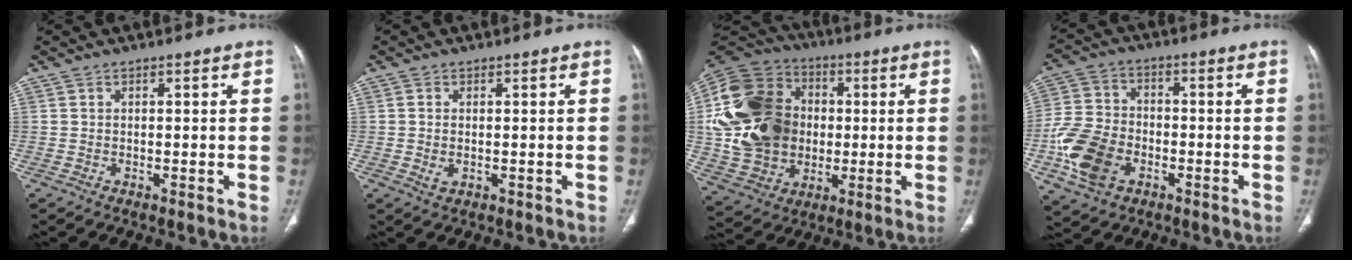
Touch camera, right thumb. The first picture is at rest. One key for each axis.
{"total": 2.1, "fx": -0.3, "fy": 1.3, "fz": 1.6, "tx": -0.038, "ty": -0.002, "tz": -0.002}
{"total": 25.5, "fx": 0.9, "fy": 19.8, "fz": 16.0, "tx": -0.318, "ty": 0.017, "tz": 0.027}
{"total": 12.8, "fx": -4.4, "fy": 9.0, "fz": 8.0, "tx": -0.157, "ty": 0.016, "tz": -0.085}